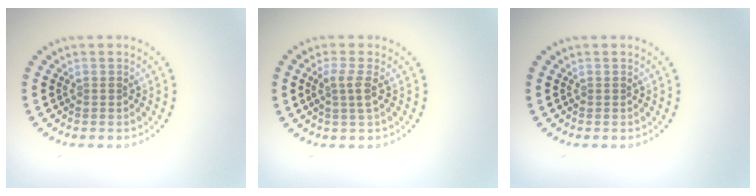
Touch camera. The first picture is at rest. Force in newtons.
{"total": 1.9, "press": 1.6, "slide": 1.0}
{"total": 0.0}